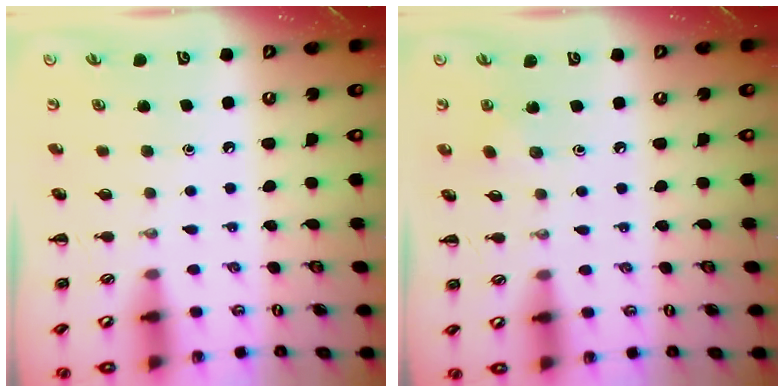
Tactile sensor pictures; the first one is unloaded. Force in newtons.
{"total": 2.6, "press": 2.5, "slide": 0.8}